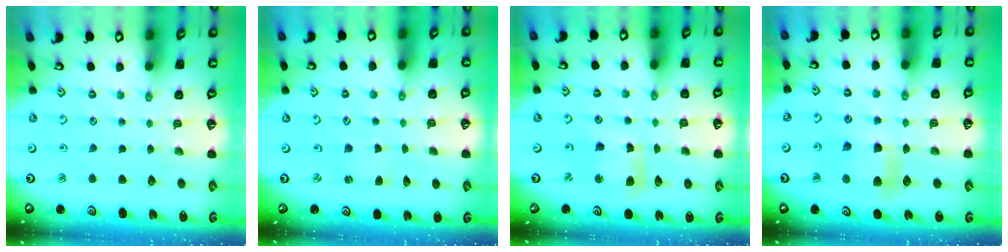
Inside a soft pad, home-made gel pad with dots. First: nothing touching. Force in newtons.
{"total": 0.7, "press": 0.7, "slide": 0.1}
{"total": 5.9, "press": 5.9, "slide": 0.9}
{"total": 5.9, "press": 5.9, "slide": 0.4}